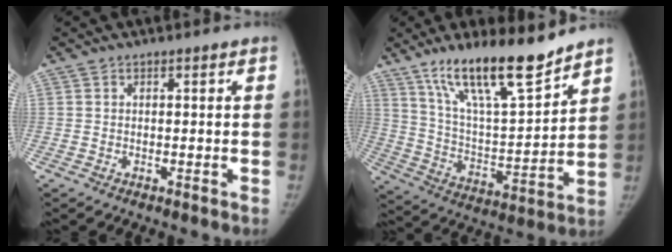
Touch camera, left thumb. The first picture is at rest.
{"total": 18.1, "force": [13.4, 3.9, 11.5], "torque": [-0.166, -0.079, 0.240]}